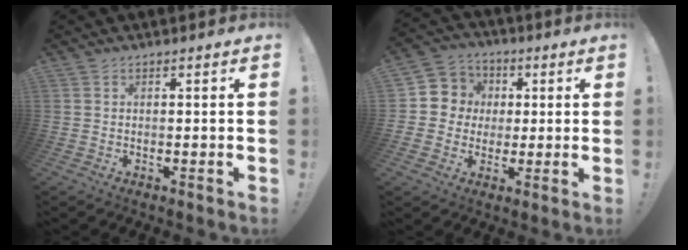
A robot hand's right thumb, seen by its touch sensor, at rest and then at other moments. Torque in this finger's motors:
{"motor_torque": [-0.33, 0.34, 0.03, 0.27, 0.00]}